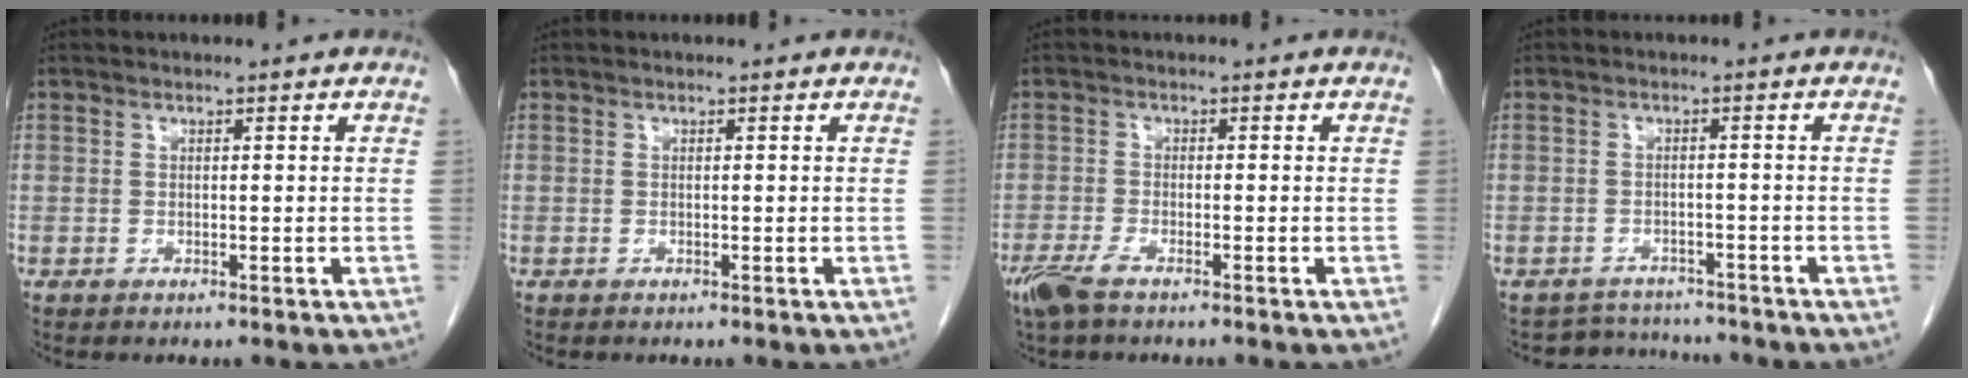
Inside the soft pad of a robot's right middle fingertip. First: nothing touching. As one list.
[{"total": 0.0}, {"total": 3.8, "force": [-2.7, 0.7, 2.6], "torque": [-0.057, -0.008, -0.055]}, {"total": 4.4, "force": [-4.1, 1.1, -0.8], "torque": [0.009, 0.014, -0.060]}]